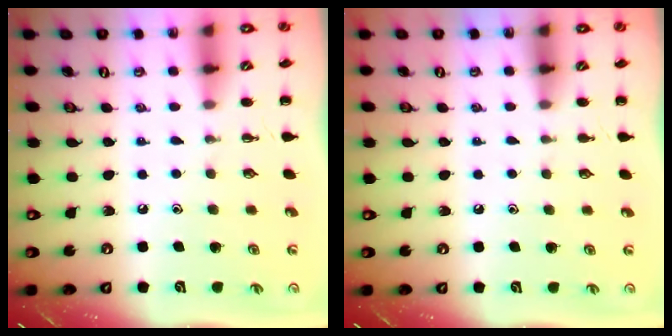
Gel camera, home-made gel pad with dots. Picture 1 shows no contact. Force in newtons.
{"total": 0.9, "press": 0.9, "slide": 0.2}